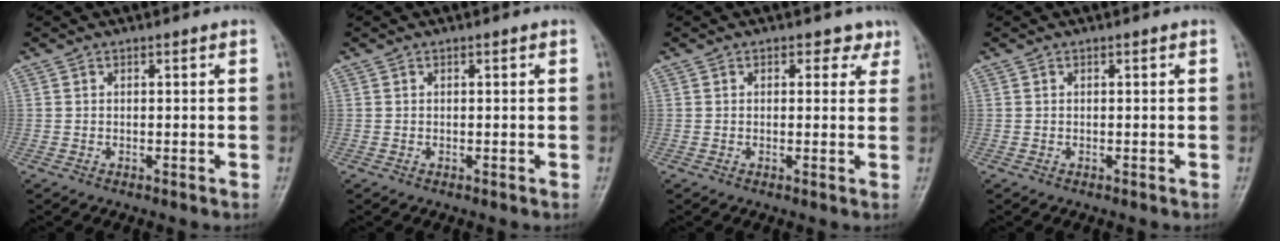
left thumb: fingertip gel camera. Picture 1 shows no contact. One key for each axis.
{"total": 0.0}
{"total": 2.6, "fx": 1.7, "fy": 1.8, "fz": 0.8, "tx": 0.018, "ty": -0.005, "tz": 0.015}
{"total": 0.0}